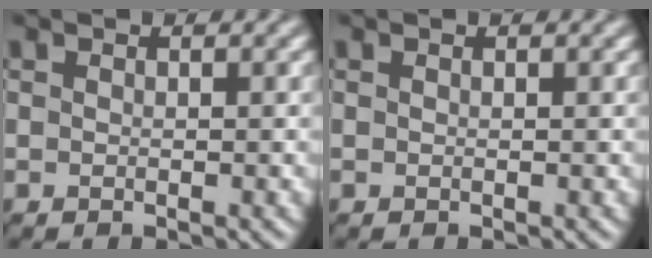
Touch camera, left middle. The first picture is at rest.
{"total": 0.0}